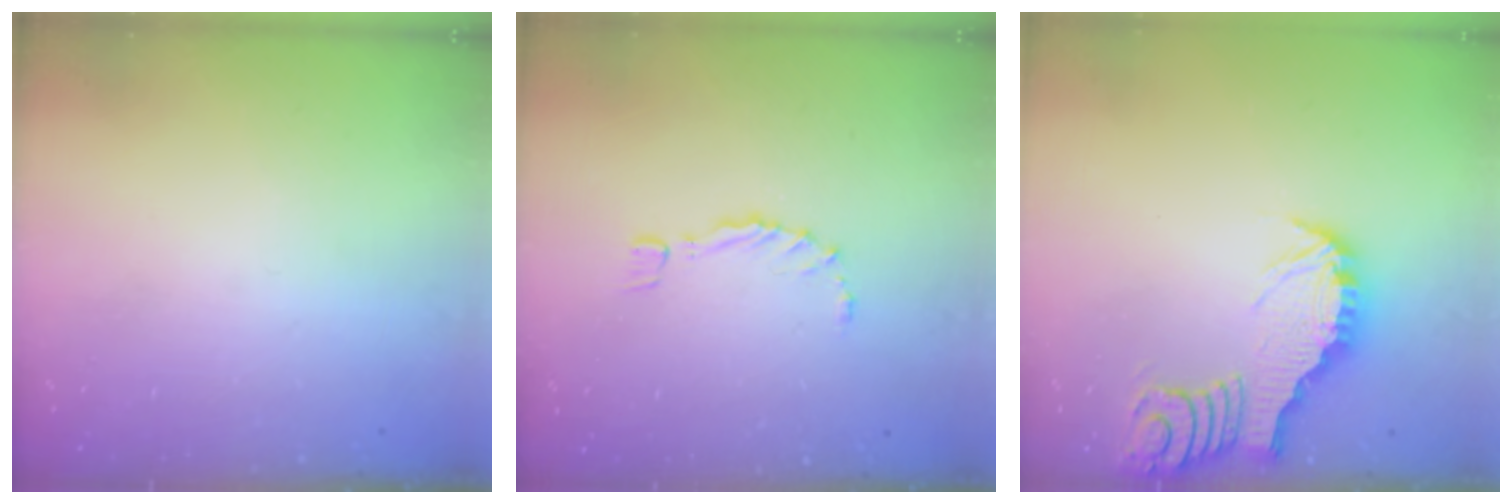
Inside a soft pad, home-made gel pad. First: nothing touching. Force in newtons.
{"total": 1.1, "press": 1.1, "slide": 0.2}
{"total": 3.2, "press": 3.2, "slide": 0.4}